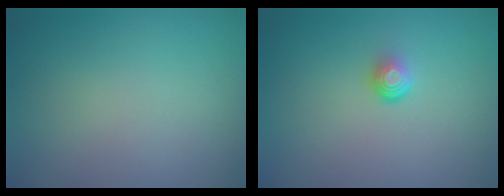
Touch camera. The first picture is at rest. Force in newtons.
{"total": 1.9, "press": 1.1, "slide": 1.5}